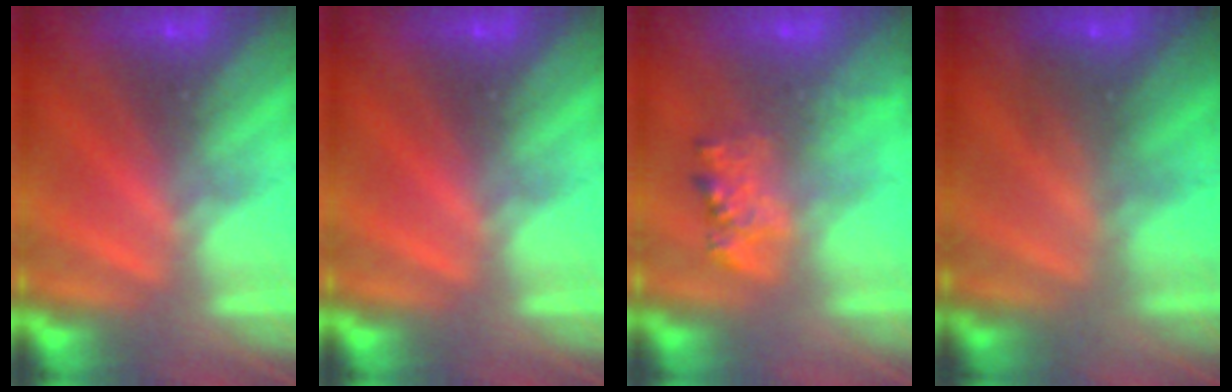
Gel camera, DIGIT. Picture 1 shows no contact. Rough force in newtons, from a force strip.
{"total": 0.0}
{"total": 2.2}
{"total": 2.0}